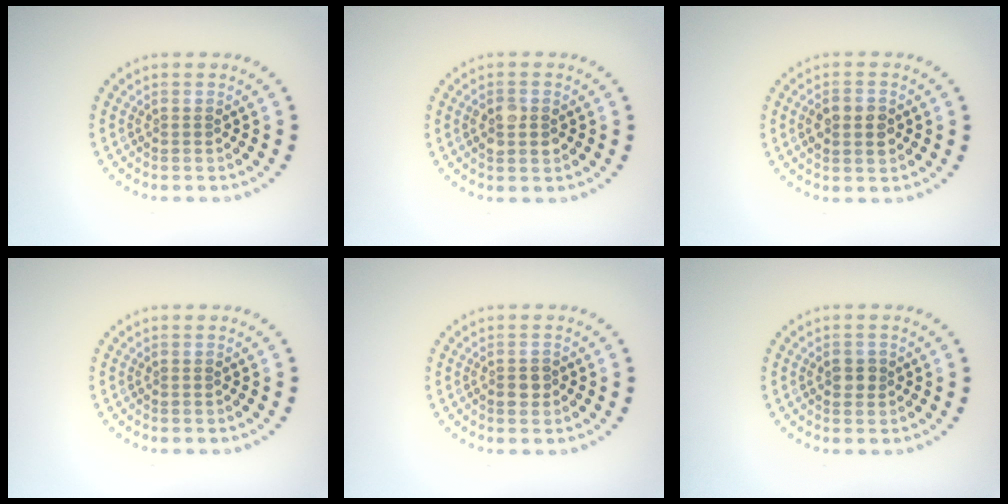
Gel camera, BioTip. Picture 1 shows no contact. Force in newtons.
{"total": 2.7, "press": 2.7, "slide": 0.1}
{"total": 3.0, "press": 3.0, "slide": 0.1}
{"total": 0.0}
{"total": 1.4, "press": 1.3, "slide": 0.3}
{"total": 1.4, "press": 1.4, "slide": 0.3}